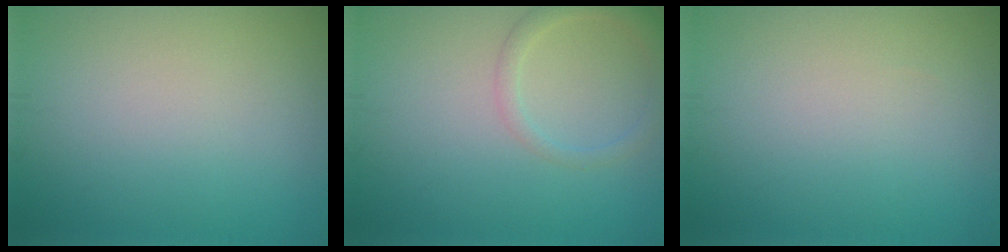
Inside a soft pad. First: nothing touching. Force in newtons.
{"total": 2.1, "press": 2.1, "slide": 0.1}
{"total": 0.0}